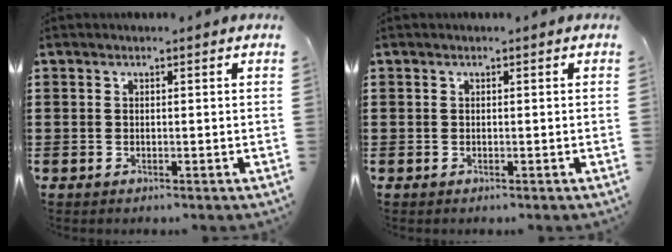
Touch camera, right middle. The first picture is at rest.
{"total": 0.0}